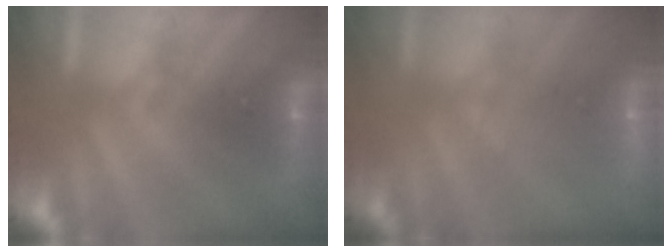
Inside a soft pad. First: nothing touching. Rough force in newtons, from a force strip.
{"total": 2.2}